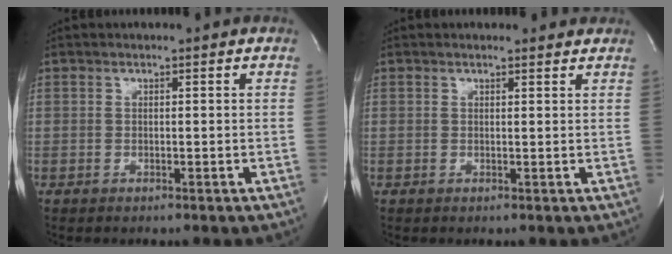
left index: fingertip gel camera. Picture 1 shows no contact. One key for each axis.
{"total": 2.8, "fx": 2.7, "fy": 0.7, "fz": 0.5, "tx": -0.014, "ty": 0.005, "tz": 0.023}